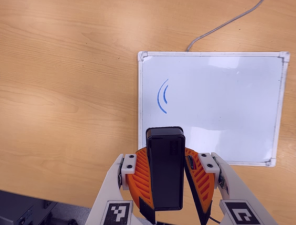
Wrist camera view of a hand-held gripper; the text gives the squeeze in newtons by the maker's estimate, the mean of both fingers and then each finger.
{"total": 8.0, "left": 8.4, "right": 7.6}